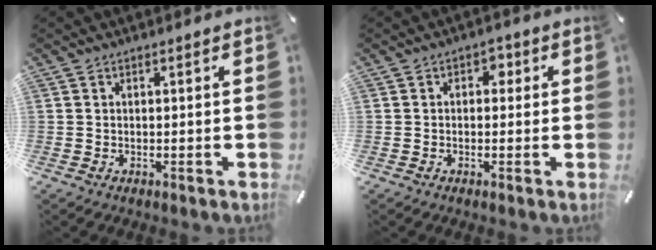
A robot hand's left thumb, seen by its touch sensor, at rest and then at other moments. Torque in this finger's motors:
{"motor_torque": [-0.02, -0.40, -0.08, 0.19, 0.00]}